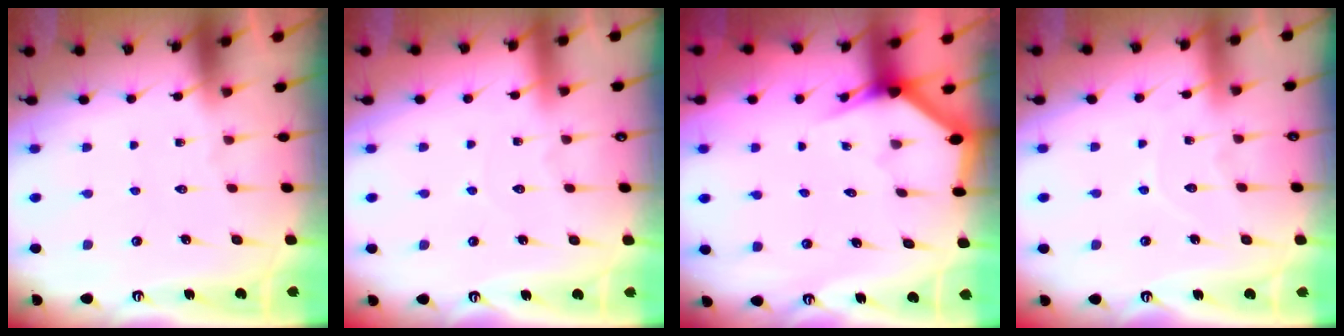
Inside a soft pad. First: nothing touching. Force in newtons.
{"total": 2.1, "press": 2.1, "slide": 0.2}
{"total": 2.7, "press": 2.7, "slide": 0.1}
{"total": 6.2, "press": 6.2, "slide": 0.6}